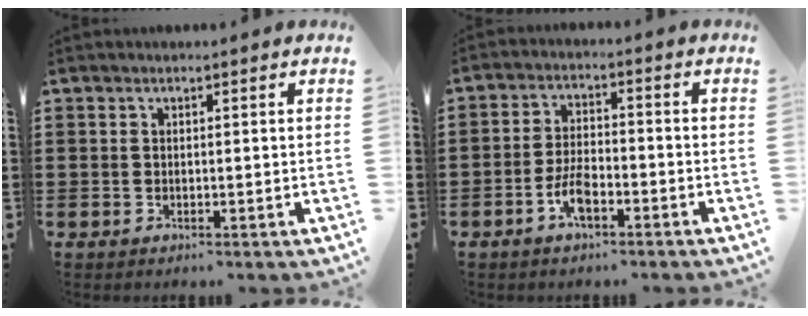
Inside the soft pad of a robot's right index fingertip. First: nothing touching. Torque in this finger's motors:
{"motor_torque": [1.91, 0.22, 0.57, 0.09]}